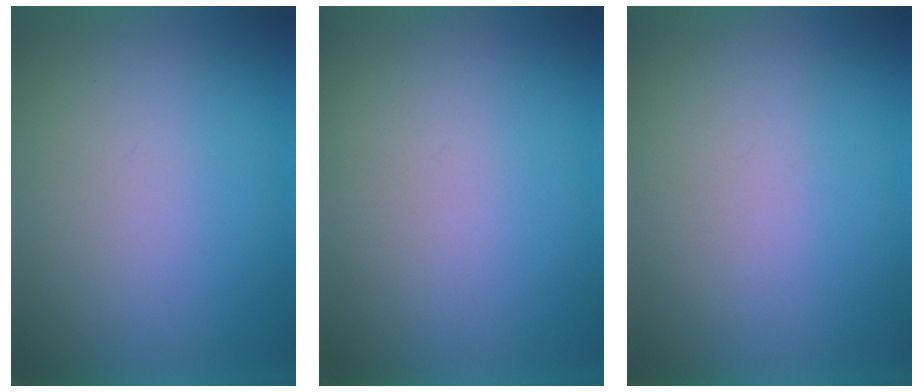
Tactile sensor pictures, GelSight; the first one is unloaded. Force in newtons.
{"total": 1.1}
{"total": 1.2}